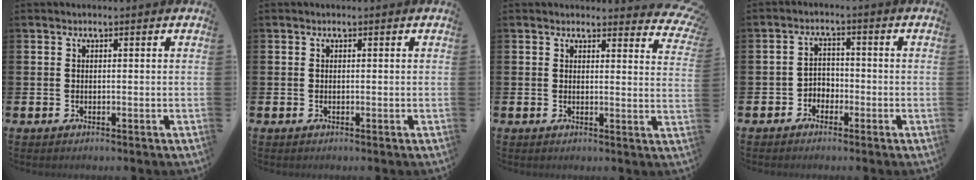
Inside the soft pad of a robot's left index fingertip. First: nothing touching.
{"total": 0.0}
{"total": 3.0, "force": [2.9, 0.7, 0.4], "torque": [0.013, -0.024, 0.045]}
{"total": 2.5, "force": [-1.9, 1.6, 0.2], "torque": [-0.016, 0.005, -0.043]}